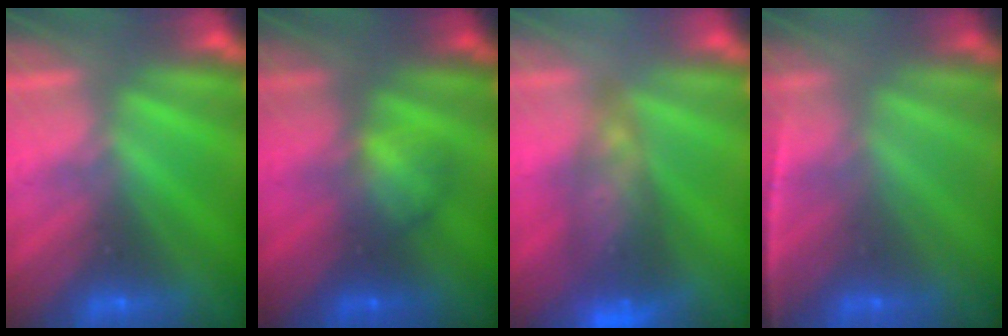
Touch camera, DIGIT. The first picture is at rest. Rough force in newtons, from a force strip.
{"total": 1.9}
{"total": 6.9}
{"total": 1.6}